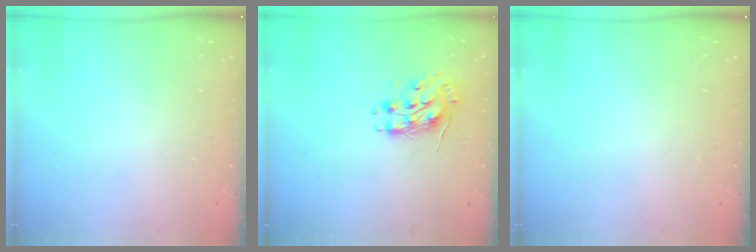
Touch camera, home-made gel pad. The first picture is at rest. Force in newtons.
{"total": 8.5, "press": 8.4, "slide": 0.5}
{"total": 0.0}